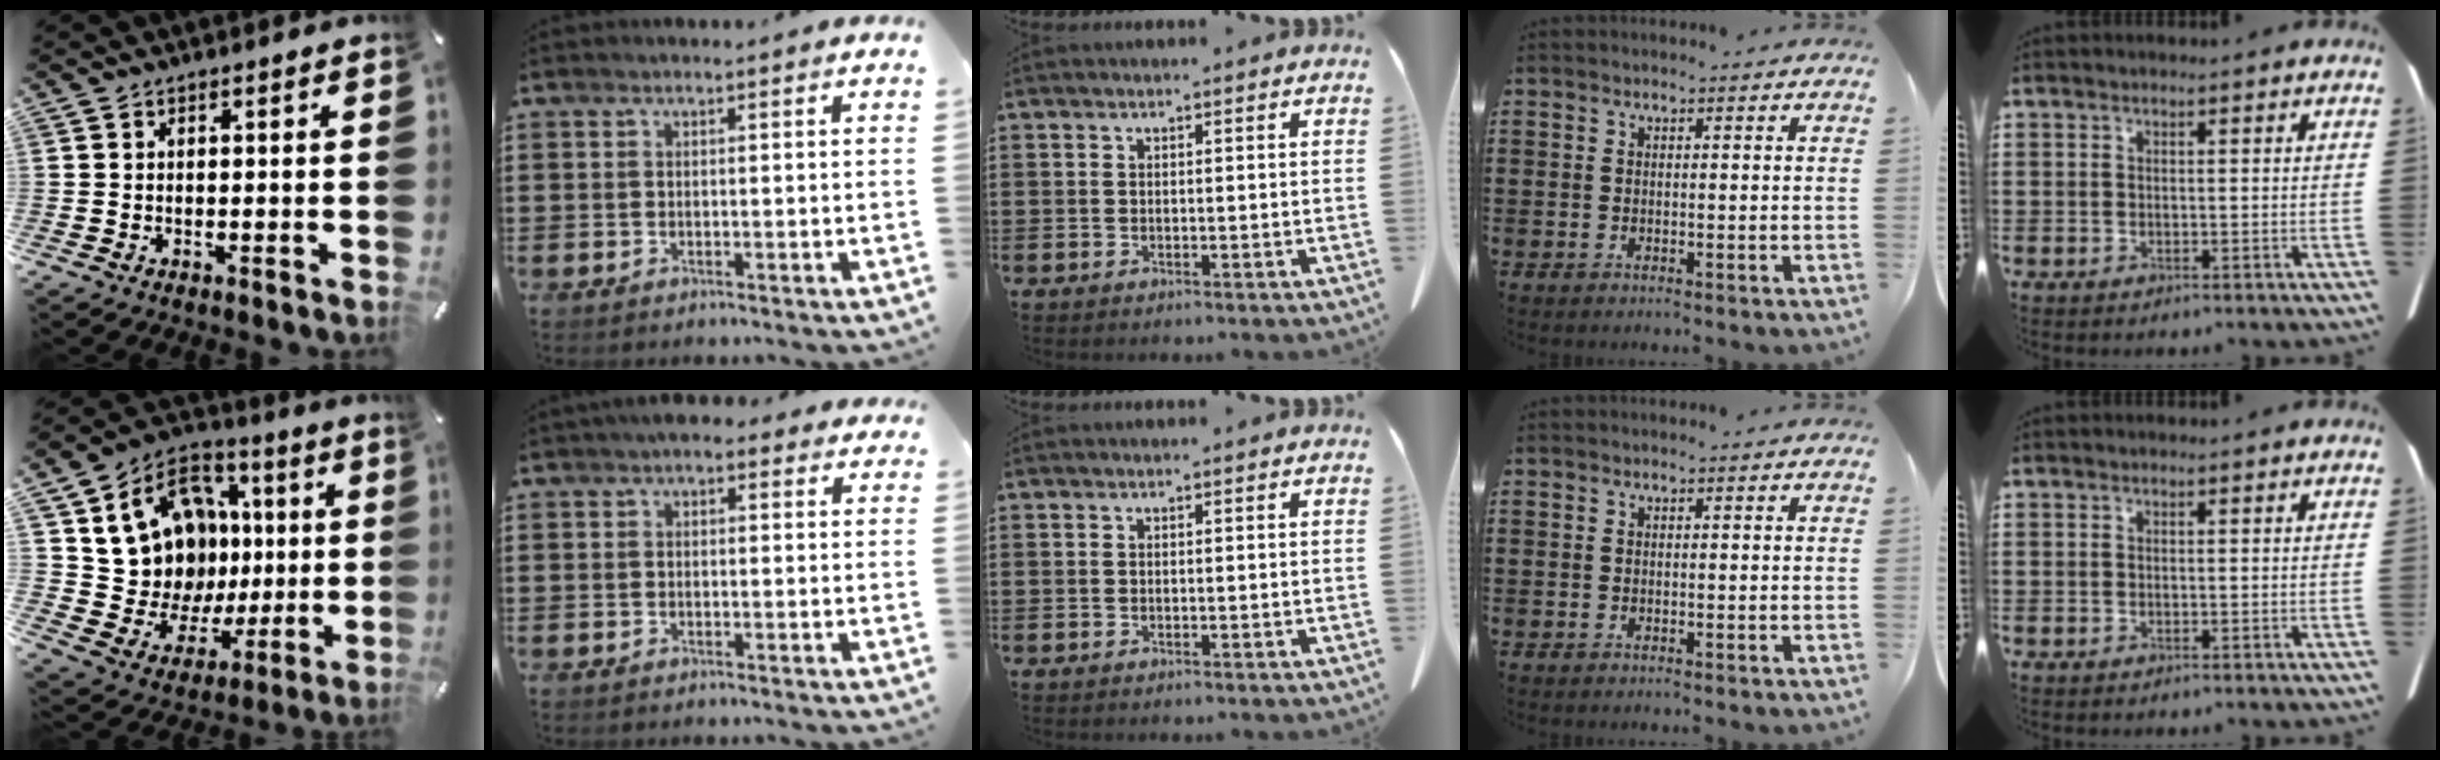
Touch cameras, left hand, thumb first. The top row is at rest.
{"thumb": {"total": 16.0, "force": [3.8, 14.5, 5.8], "torque": [-0.116, -0.033, 0.098]}, "index": {"total": 2.8, "force": [2.0, 1.4, 1.4], "torque": [-0.026, 0.003, 0.033]}}